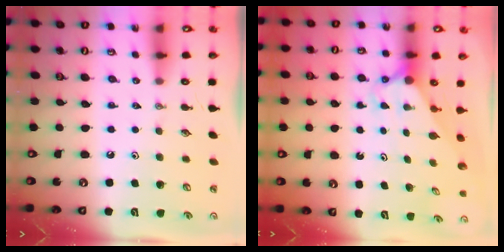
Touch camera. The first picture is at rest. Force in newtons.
{"total": 2.7, "press": 2.7, "slide": 0.0}